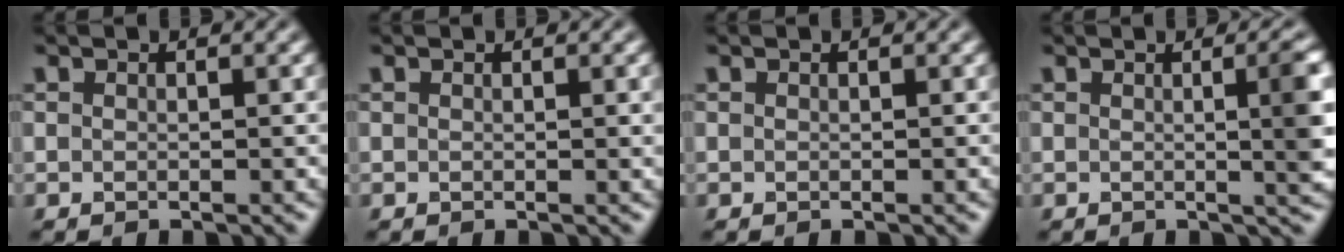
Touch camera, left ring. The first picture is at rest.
{"total": 0.9, "force": [0.2, 0.2, 0.9], "torque": [-0.007, 0.002, 0.001]}
{"total": 0.0}
{"total": 4.3, "force": [0.1, 1.1, 4.1], "torque": [-0.041, 0.004, -0.002]}